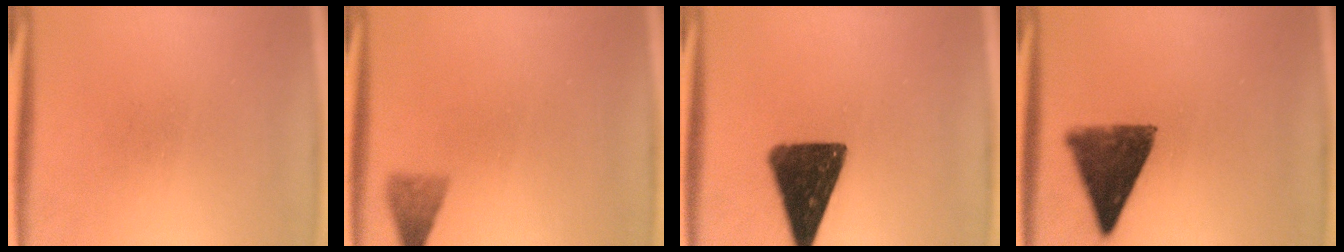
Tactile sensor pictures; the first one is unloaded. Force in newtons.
{"total": 2.5}
{"total": 13.8}
{"total": 10.3}